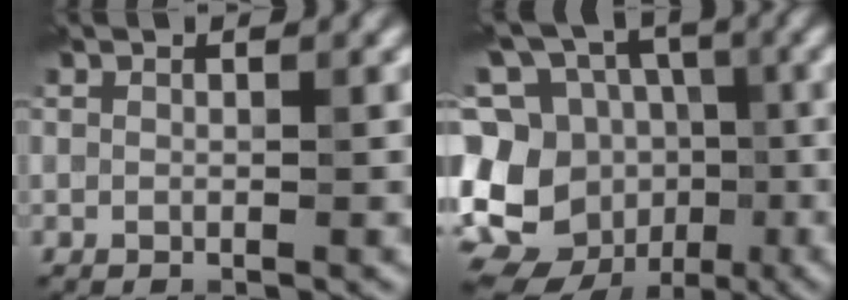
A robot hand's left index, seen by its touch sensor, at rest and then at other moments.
{"total": 15.4, "force": [-5.1, 13.1, 6.4], "torque": [-0.150, 0.006, -0.077]}